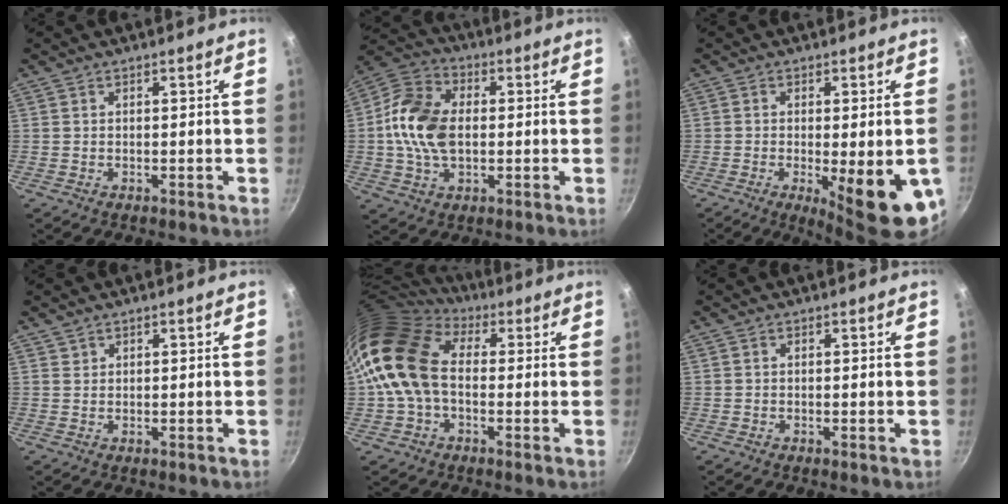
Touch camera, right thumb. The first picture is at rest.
{"total": 13.7, "force": [0.0, 9.1, 10.3], "torque": [-0.178, 0.020, -0.017]}
{"total": 14.1, "force": [-4.2, 3.8, 12.9], "torque": [-0.154, -0.011, -0.047]}
{"total": 0.8, "force": [0.6, 0.5, 0.0], "torque": [0.007, 0.002, 0.012]}
{"total": 14.8, "force": [0.8, 10.4, 10.5], "torque": [-0.178, 0.028, -0.004]}
{"total": 0.5, "force": [-0.1, 0.1, 0.5], "torque": [-0.008, 0.000, -0.004]}